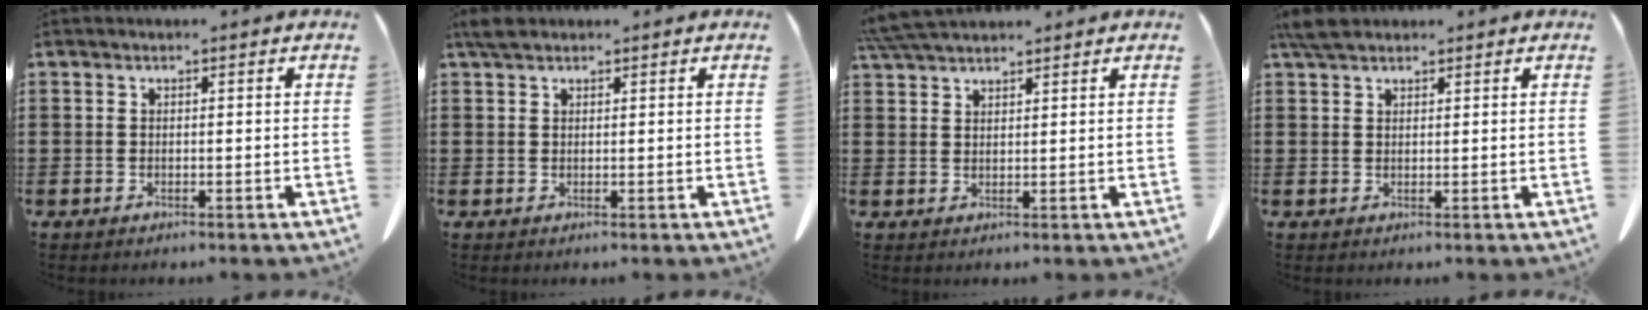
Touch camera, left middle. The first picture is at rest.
{"total": 2.0, "force": [1.5, 0.8, 1.0], "torque": [-0.025, 0.003, 0.028]}
{"total": 4.6, "force": [4.1, 0.7, 1.8], "torque": [-0.047, -0.005, 0.080]}
{"total": 3.5, "force": [2.7, 1.2, 1.9], "torque": [-0.044, 0.004, 0.053]}